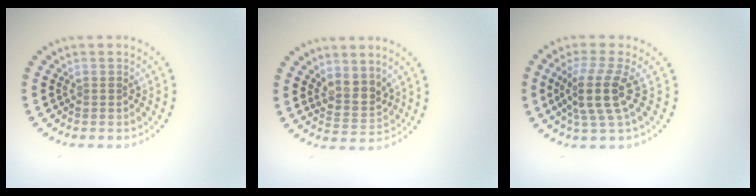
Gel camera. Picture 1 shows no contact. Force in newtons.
{"total": 2.6, "press": 2.1, "slide": 1.5}
{"total": 3.9, "press": 2.9, "slide": 2.6}